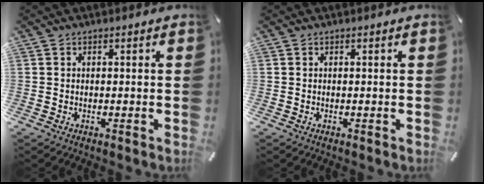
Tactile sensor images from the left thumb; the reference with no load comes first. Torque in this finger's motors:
{"motor_torque": [-0.01, 0.01, 0.00, 0.00, 0.00]}